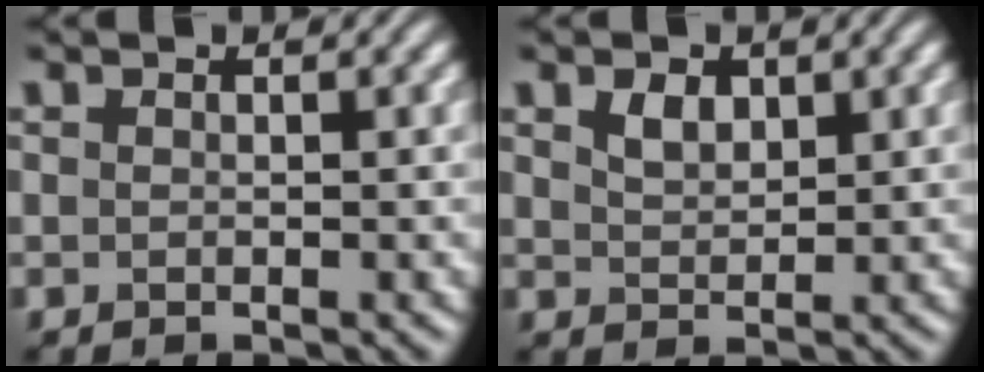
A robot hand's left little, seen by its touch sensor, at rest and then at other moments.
{"total": 2.0, "force": [1.1, 1.2, 1.1], "torque": [-0.024, 0.001, 0.023]}